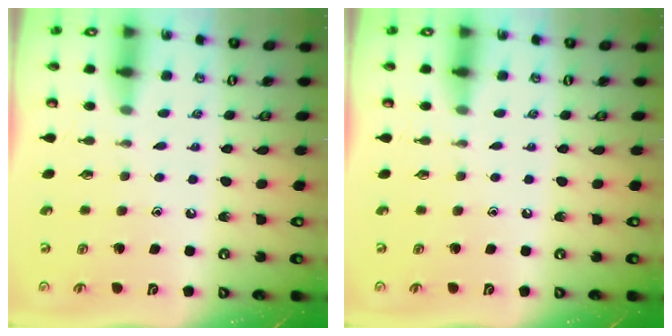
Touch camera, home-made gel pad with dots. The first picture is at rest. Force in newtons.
{"total": 0.0}